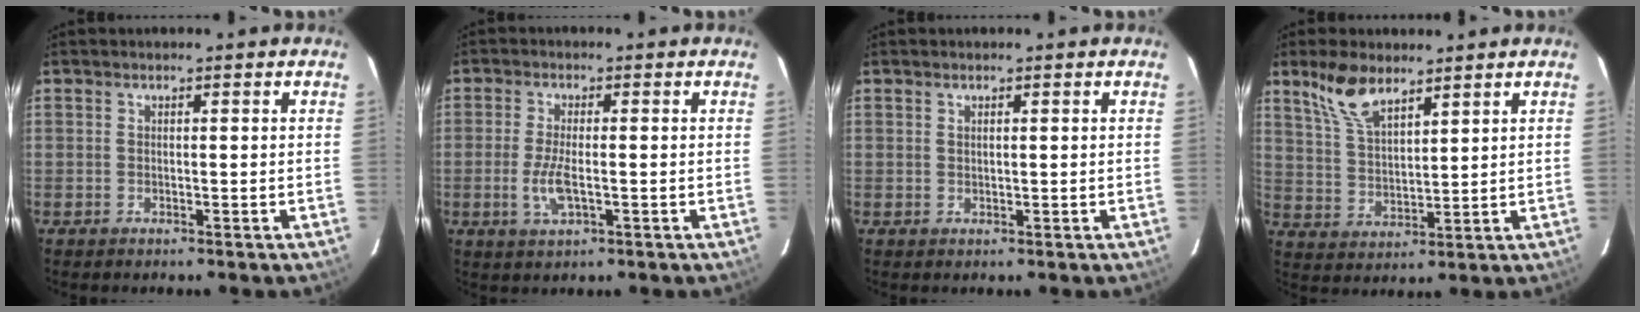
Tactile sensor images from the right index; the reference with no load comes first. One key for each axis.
{"total": 5.3, "fx": -1.4, "fy": 1.7, "fz": 4.9, "tx": -0.104, "ty": -0.008, "tz": -0.026}
{"total": 0.6, "fx": 0.4, "fy": 0.2, "fz": 0.4, "tx": -0.007, "ty": 0.002, "tz": 0.008}
{"total": 8.7, "fx": 6.2, "fy": 3.4, "fz": 5.0, "tx": -0.098, "ty": 0.013, "tz": 0.131}